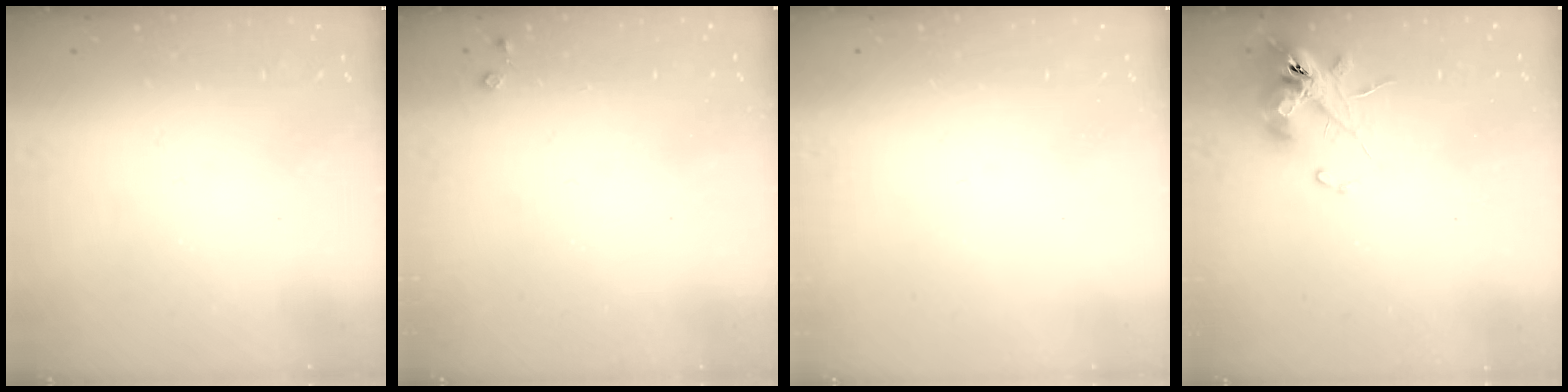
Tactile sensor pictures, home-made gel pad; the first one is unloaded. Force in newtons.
{"total": 3.5, "press": 3.5, "slide": 0.5}
{"total": 0.0}
{"total": 11.7, "press": 11.6, "slide": 1.2}